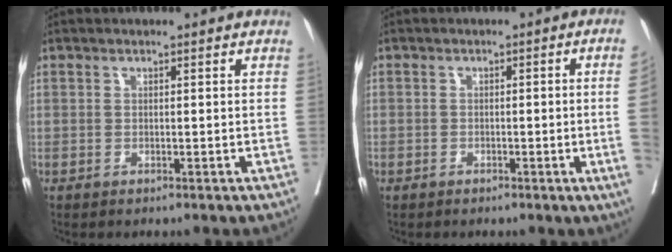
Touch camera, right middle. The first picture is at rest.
{"total": 4.3, "force": [-0.7, -0.9, 4.1], "torque": [-0.049, 0.003, -0.009]}